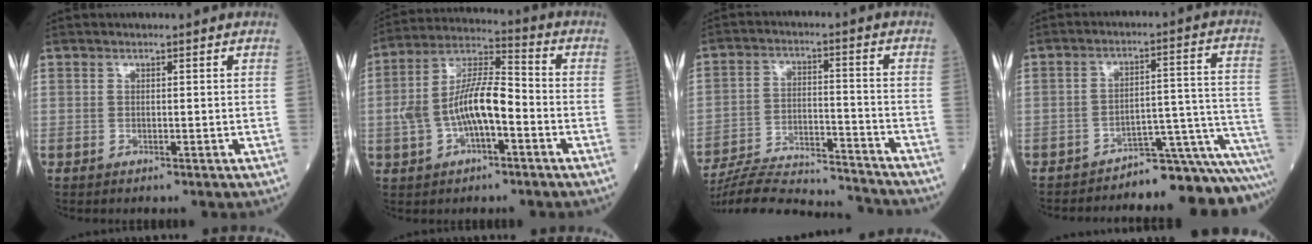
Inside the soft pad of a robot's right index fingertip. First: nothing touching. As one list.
[{"total": 11.5, "force": [-2.2, 4.0, 10.6], "torque": [-0.218, 0.026, -0.038]}, {"total": 18.8, "force": [-18.1, 1.9, 4.9], "torque": [-0.110, 0.003, -0.276]}, {"total": 14.7, "force": [-14.5, -0.6, 2.3], "torque": [0.021, 0.050, -0.186]}]